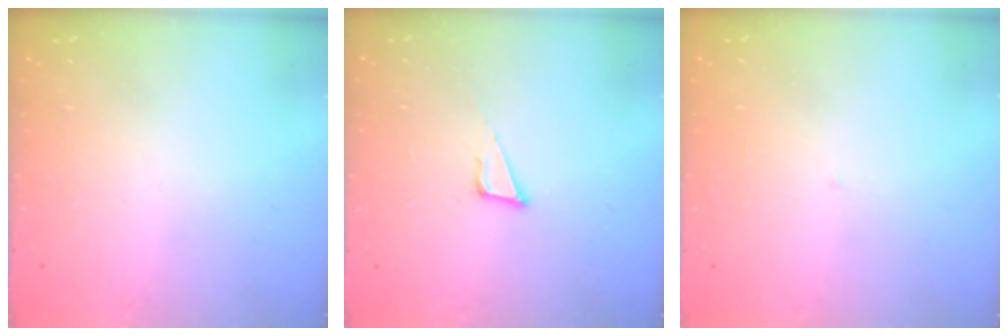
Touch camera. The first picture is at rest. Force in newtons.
{"total": 6.1, "press": 5.5, "slide": 2.7}
{"total": 2.0, "press": 2.0, "slide": 0.1}